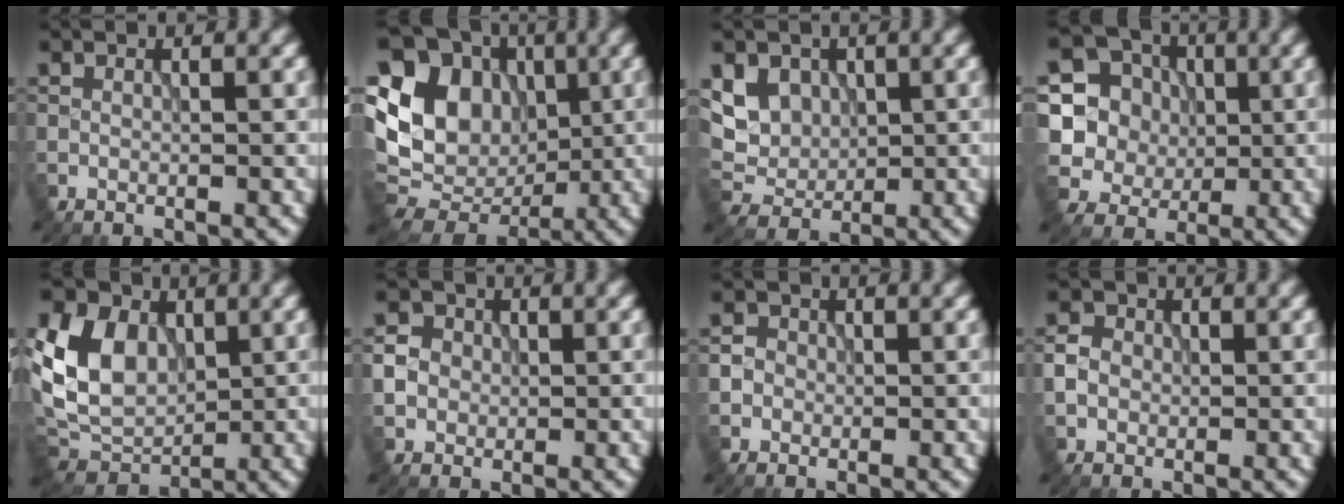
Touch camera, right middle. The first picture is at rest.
{"total": 11.9, "force": [1.0, 9.7, 6.8], "torque": [-0.132, 0.008, 0.015]}
{"total": 5.0, "force": [1.6, 4.0, 2.5], "torque": [-0.048, -0.002, 0.025]}
{"total": 8.7, "force": [1.0, 8.2, 2.6], "torque": [-0.086, 0.017, 0.001]}
{"total": 8.1, "force": [1.1, 6.2, 5.1], "torque": [-0.116, 0.000, 0.009]}
{"total": 3.7, "force": [0.4, 3.5, 1.2], "torque": [-0.009, 0.014, 0.006]}
{"total": 2.6, "force": [0.2, 2.5, 0.7], "torque": [0.004, 0.007, -0.008]}
{"total": 2.1, "force": [-0.2, 1.9, 0.8], "torque": [-0.013, 0.002, -0.006]}